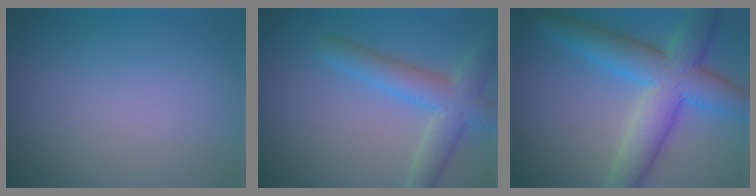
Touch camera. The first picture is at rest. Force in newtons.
{"total": 4.8, "press": 4.8, "slide": 0.3}
{"total": 8.7, "press": 8.6, "slide": 0.2}